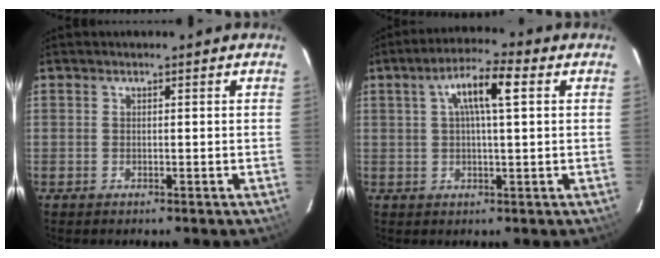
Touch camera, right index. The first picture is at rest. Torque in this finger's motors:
{"motor_torque": [0.29, 0.05, 0.43, 0.13]}